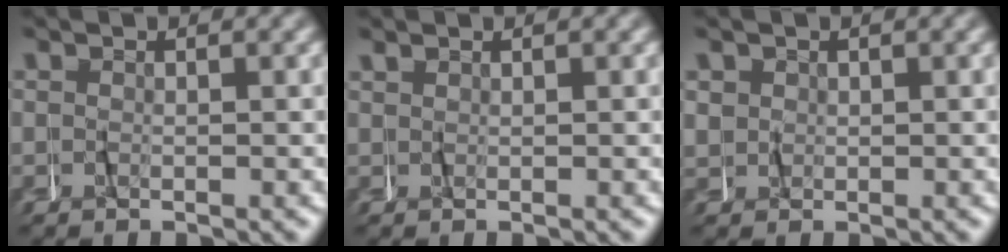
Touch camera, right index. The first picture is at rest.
{"total": 0.5, "force": [0.3, -0.4, -0.1], "torque": [0.003, 0.001, 0.007]}
{"total": 1.5, "force": [0.7, 1.4, 0.3], "torque": [-0.014, -0.002, 0.015]}